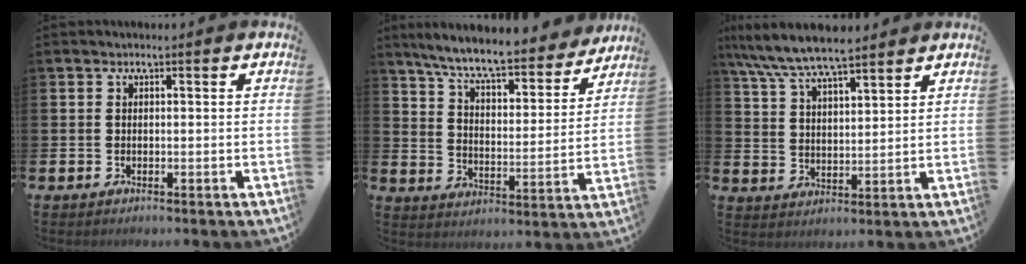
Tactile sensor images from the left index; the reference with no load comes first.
{"total": 8.7, "force": [8.0, 1.1, 3.2], "torque": [-0.092, -0.055, 0.136]}
{"total": 7.6, "force": [7.0, 1.1, 2.6], "torque": [-0.080, -0.028, 0.128]}